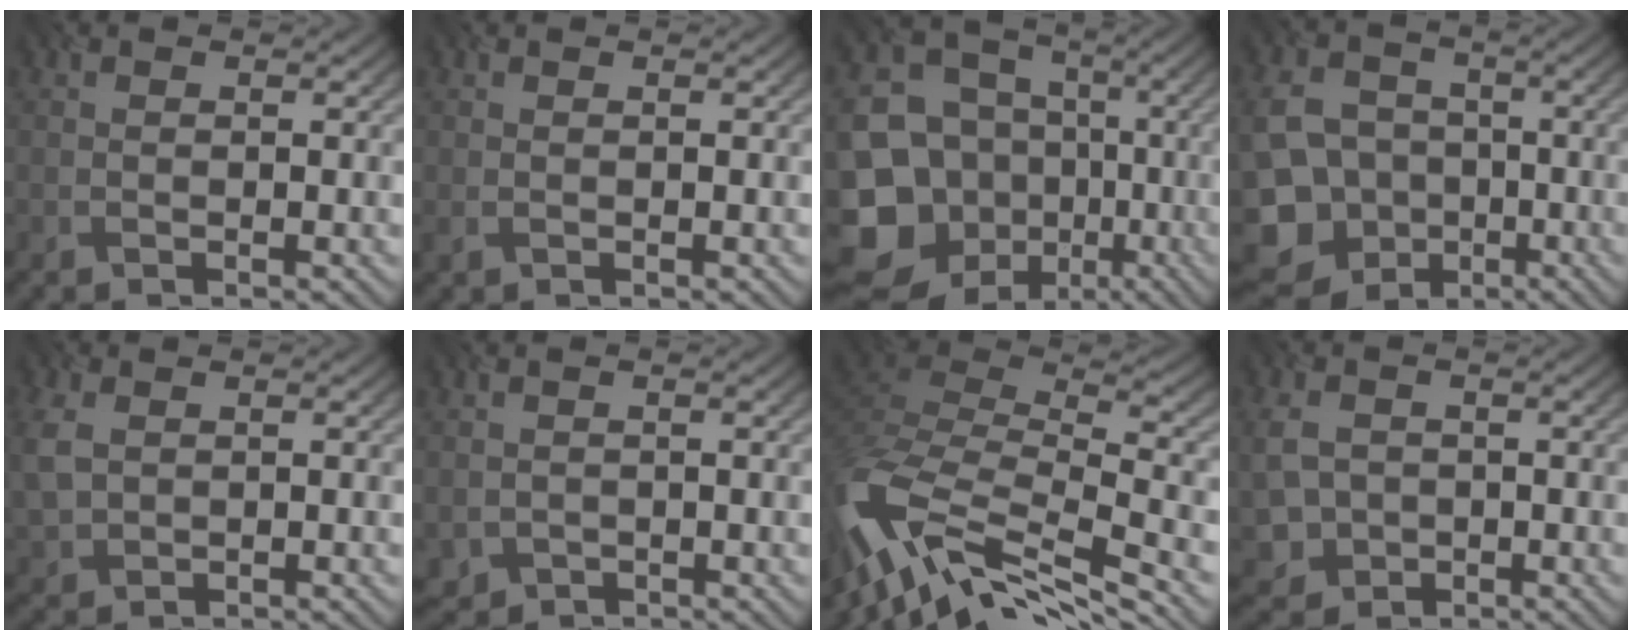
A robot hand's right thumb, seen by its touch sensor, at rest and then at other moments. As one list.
[{"total": 0.6, "force": [-0.2, 0.4, 0.5], "torque": [-0.014, -0.004, -0.005]}, {"total": 18.0, "force": [-5.6, 15.8, 6.7], "torque": [-0.201, -0.028, -0.098]}, {"total": 11.9, "force": [-3.3, 10.2, 5.2], "torque": [-0.150, -0.049, -0.071]}, {"total": 4.8, "force": [0.5, 3.5, 3.3], "torque": [-0.096, -0.004, 0.010]}, {"total": 1.8, "force": [-0.9, 1.5, 0.4], "torque": [-0.015, -0.011, -0.017]}, {"total": 13.1, "force": [-8.0, 4.9, 9.2], "torque": [-0.237, 0.000, -0.148]}, {"total": 4.6, "force": [-0.5, 3.9, 2.4], "torque": [-0.071, -0.012, -0.008]}]